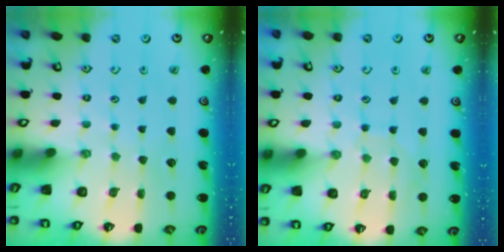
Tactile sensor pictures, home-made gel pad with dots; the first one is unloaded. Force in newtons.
{"total": 6.6, "press": 6.6, "slide": 0.4}